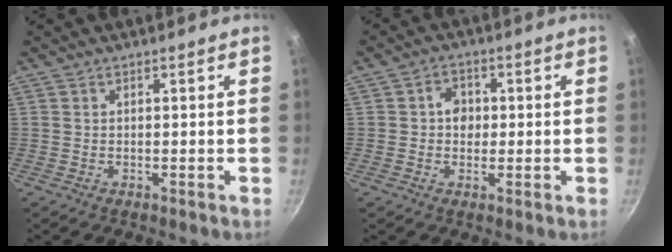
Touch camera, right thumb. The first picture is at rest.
{"total": 4.2, "force": [0.2, 3.6, 2.2], "torque": [-0.012, 0.003, -0.004]}